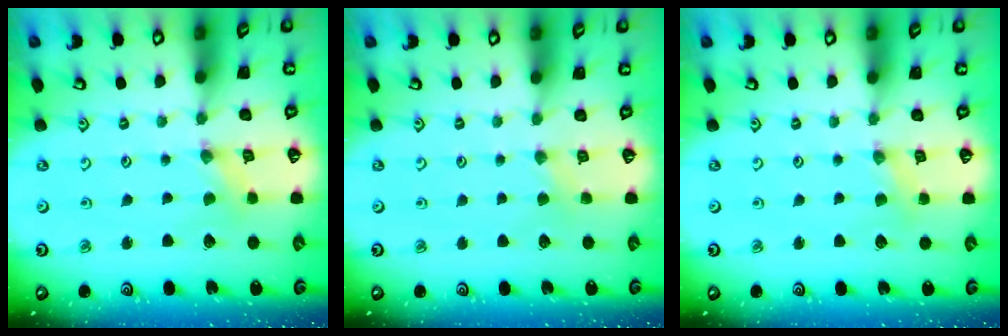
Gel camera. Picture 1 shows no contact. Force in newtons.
{"total": 1.2, "press": 1.1, "slide": 0.3}
{"total": 2.4, "press": 2.4, "slide": 0.3}